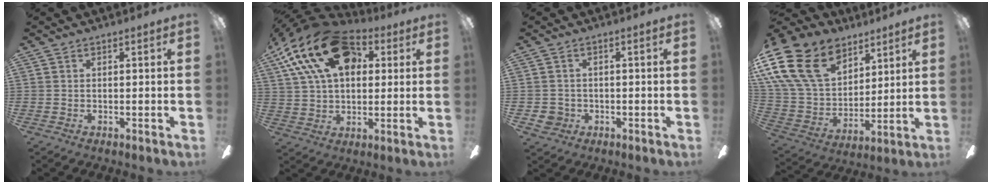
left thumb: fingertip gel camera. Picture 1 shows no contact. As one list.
[{"total": 22.5, "force": [10.3, 13.1, 15.1], "torque": [-0.295, -0.030, 0.176]}, {"total": 3.6, "force": [-0.7, 3.4, 0.8], "torque": [-0.022, 0.007, -0.014]}, {"total": 23.8, "force": [12.2, 15.8, 13.0], "torque": [-0.282, -0.057, 0.228]}]